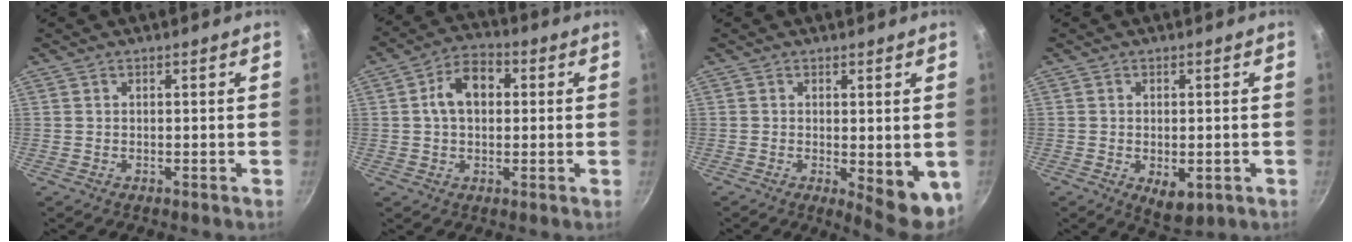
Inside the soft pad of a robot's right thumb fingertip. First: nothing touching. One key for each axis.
{"total": 8.6, "fx": 1.3, "fy": 6.0, "fz": 6.1, "tx": -0.075, "ty": 0.020, "tz": 0.009}
{"total": 7.9, "fx": -0.9, "fy": 3.0, "fz": 7.2, "tx": -0.078, "ty": -0.007, "tz": -0.004}
{"total": 5.6, "fx": -1.5, "fy": 3.1, "fz": 4.4, "tx": -0.053, "ty": -0.007, "tz": -0.012}